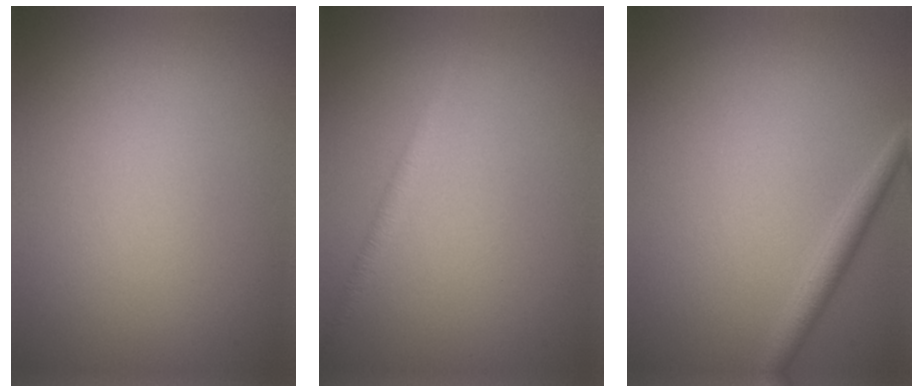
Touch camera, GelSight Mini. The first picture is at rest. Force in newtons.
{"total": 1.1, "press": 1.1, "slide": 0.0}
{"total": 1.9, "press": 1.9, "slide": 0.1}